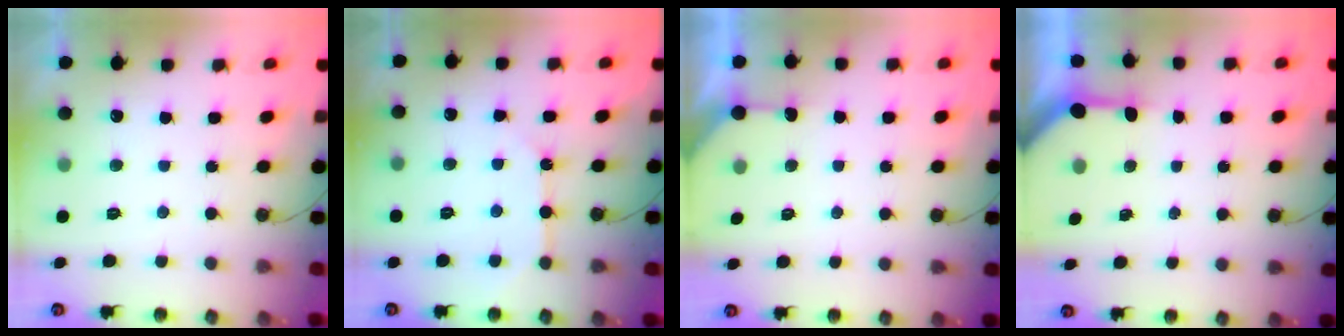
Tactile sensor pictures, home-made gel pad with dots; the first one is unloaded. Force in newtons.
{"total": 7.5, "press": 7.5, "slide": 0.8}
{"total": 3.0, "press": 2.9, "slide": 0.4}
{"total": 3.6, "press": 3.6, "slide": 0.3}